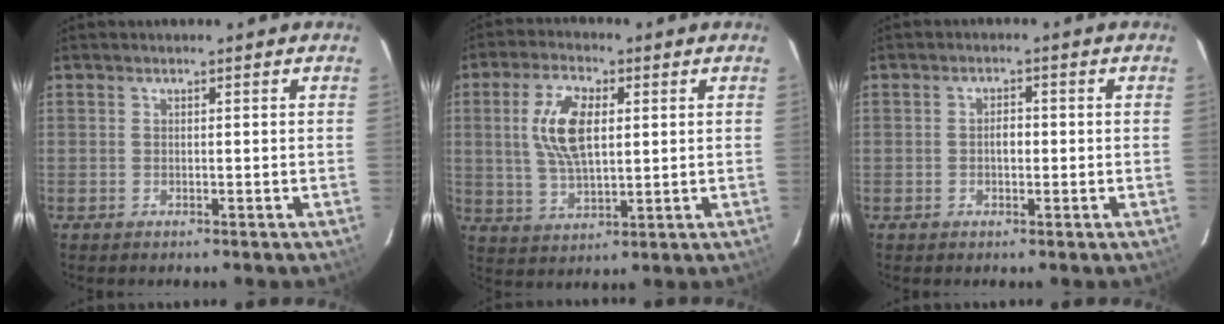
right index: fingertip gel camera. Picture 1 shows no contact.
{"total": 10.2, "force": [2.0, 4.9, 8.8], "torque": [-0.173, 0.008, 0.044]}
{"total": 2.0, "force": [-0.3, 1.3, 1.6], "torque": [-0.026, 0.005, -0.006]}